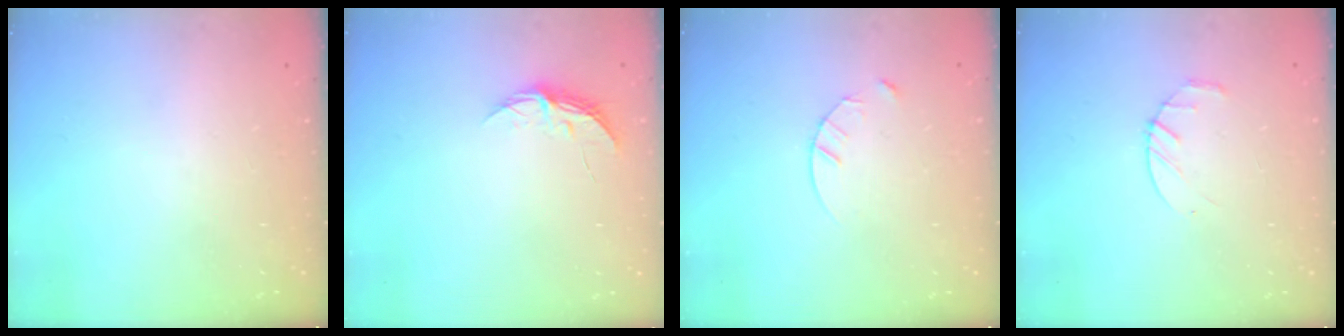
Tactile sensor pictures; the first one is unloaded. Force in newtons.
{"total": 5.3, "press": 5.3, "slide": 0.5}
{"total": 4.1, "press": 4.1, "slide": 0.5}
{"total": 3.2, "press": 3.2, "slide": 0.5}